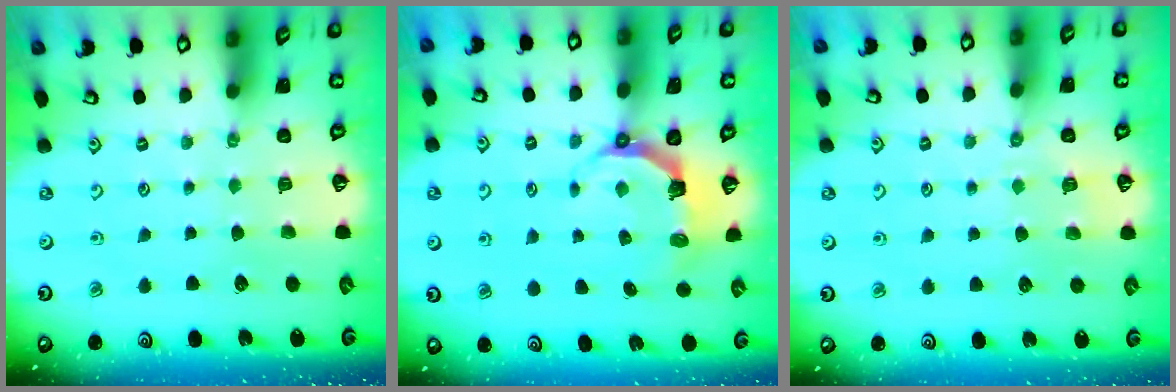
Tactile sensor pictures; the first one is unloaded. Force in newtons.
{"total": 5.4, "press": 3.7, "slide": 3.9}
{"total": 3.4, "press": 3.2, "slide": 1.1}